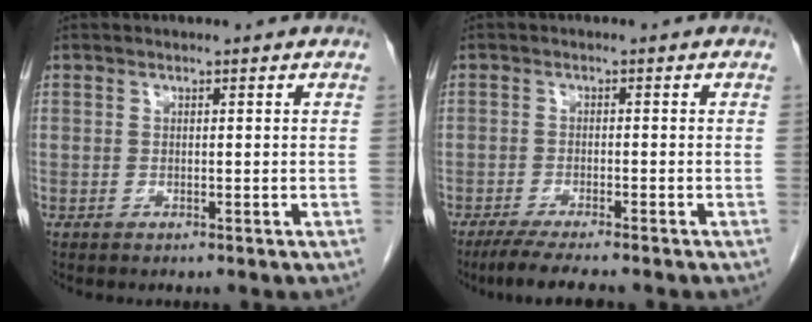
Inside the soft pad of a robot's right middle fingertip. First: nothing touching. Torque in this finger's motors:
{"motor_torque": [0.57, -0.44, 0.06, 0.01]}